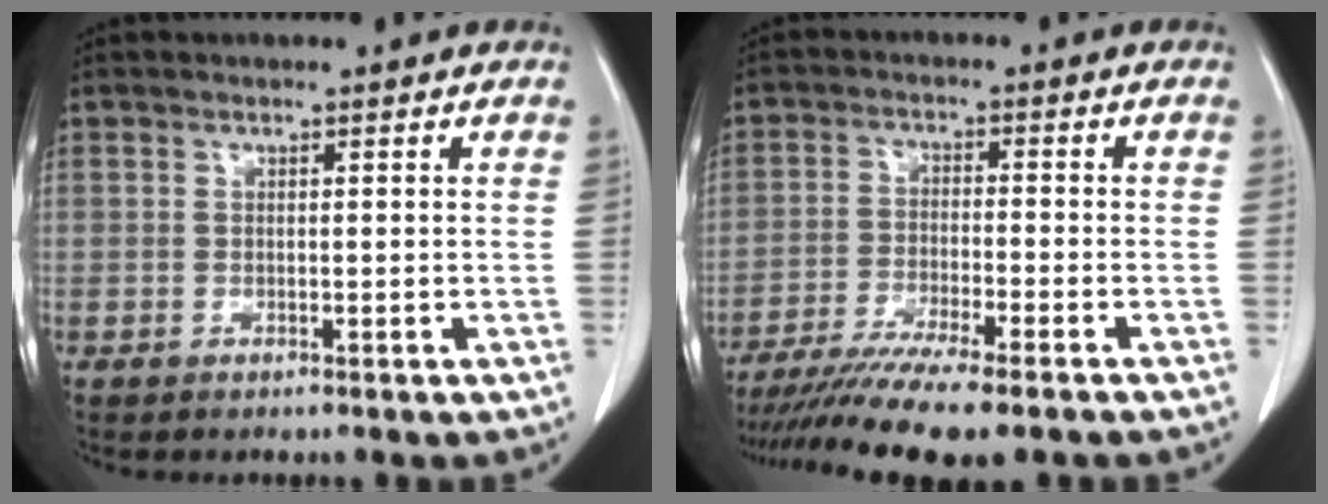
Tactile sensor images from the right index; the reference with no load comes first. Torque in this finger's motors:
{"motor_torque": [1.37, -0.77, 0.60, 0.16]}